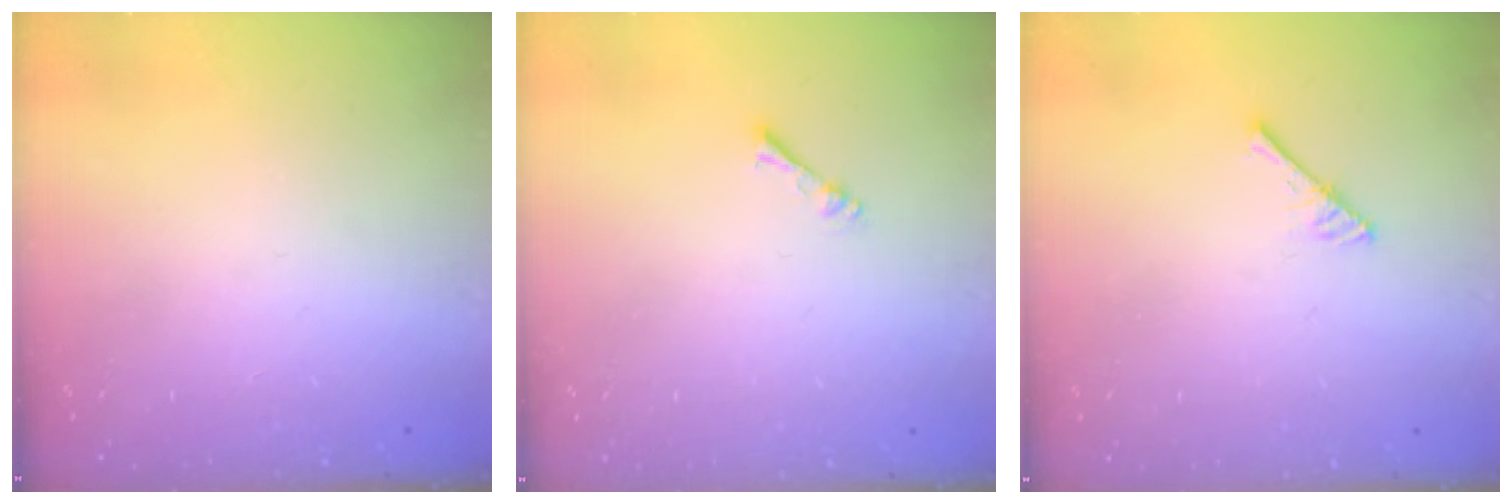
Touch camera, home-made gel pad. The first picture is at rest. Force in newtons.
{"total": 1.1, "press": 1.1, "slide": 0.2}
{"total": 4.2, "press": 4.2, "slide": 0.4}